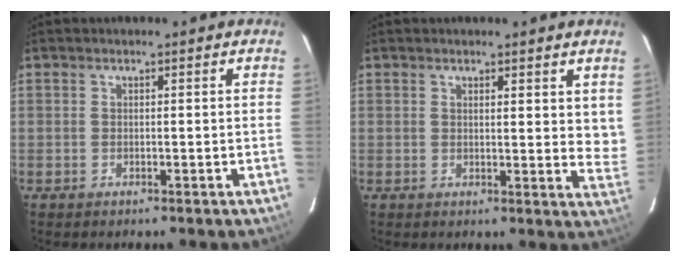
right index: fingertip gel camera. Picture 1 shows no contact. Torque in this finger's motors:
{"motor_torque": [0.04, 0.13, 0.06, 0.00]}